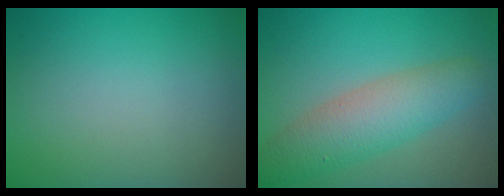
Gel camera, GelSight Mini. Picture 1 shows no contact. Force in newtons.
{"total": 5.5, "press": 5.5, "slide": 0.2}